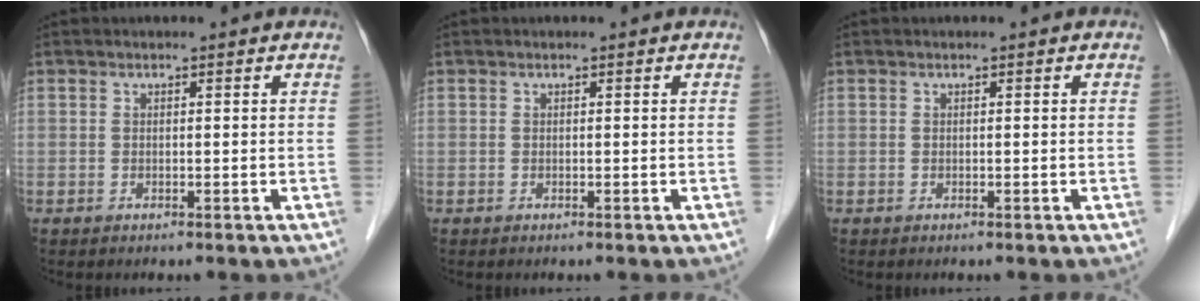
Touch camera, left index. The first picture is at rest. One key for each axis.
{"total": 0.0}
{"total": 0.0}